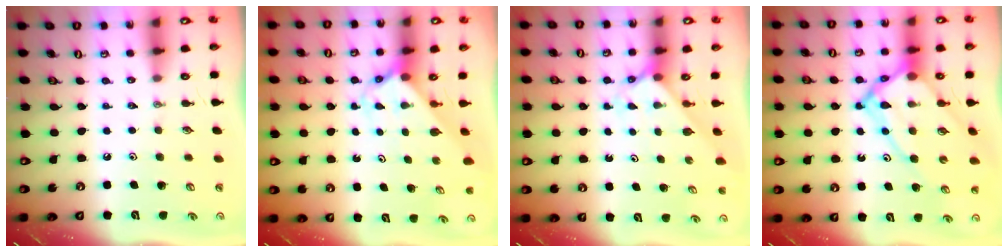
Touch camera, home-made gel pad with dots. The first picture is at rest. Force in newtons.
{"total": 2.2, "press": 2.2, "slide": 0.1}
{"total": 2.3, "press": 2.3, "slide": 0.2}
{"total": 15.4, "press": 15.3, "slide": 1.5}